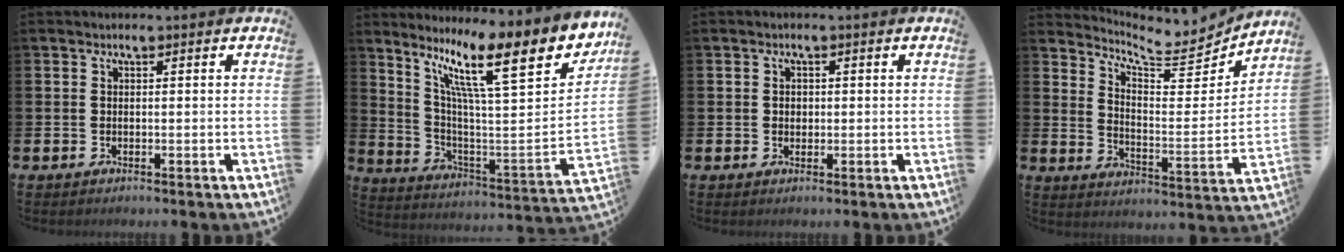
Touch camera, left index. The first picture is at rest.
{"total": 14.8, "force": [9.4, 3.3, 10.9], "torque": [-0.196, -0.075, 0.143]}
{"total": 1.2, "force": [0.3, 1.0, 0.6], "torque": [0.001, 0.003, 0.001]}
{"total": 7.0, "force": [6.7, 1.4, 1.5], "torque": [-0.037, -0.067, 0.109]}